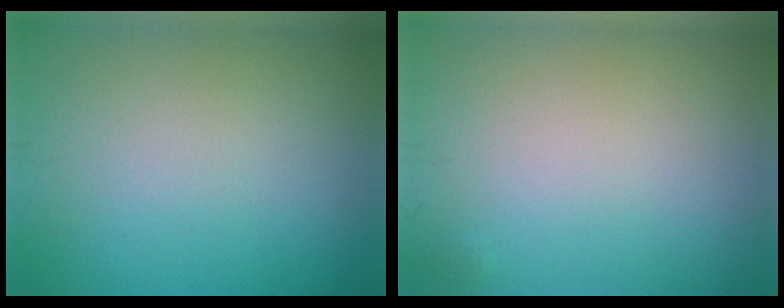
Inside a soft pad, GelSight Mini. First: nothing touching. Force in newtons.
{"total": 0.0}